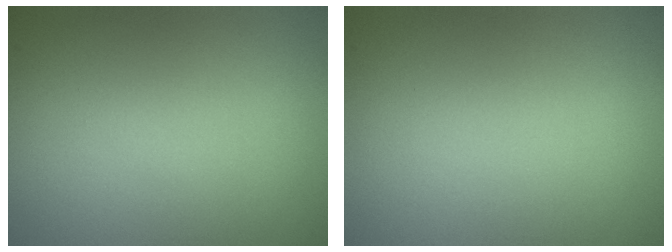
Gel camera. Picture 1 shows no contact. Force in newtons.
{"total": 0.0}